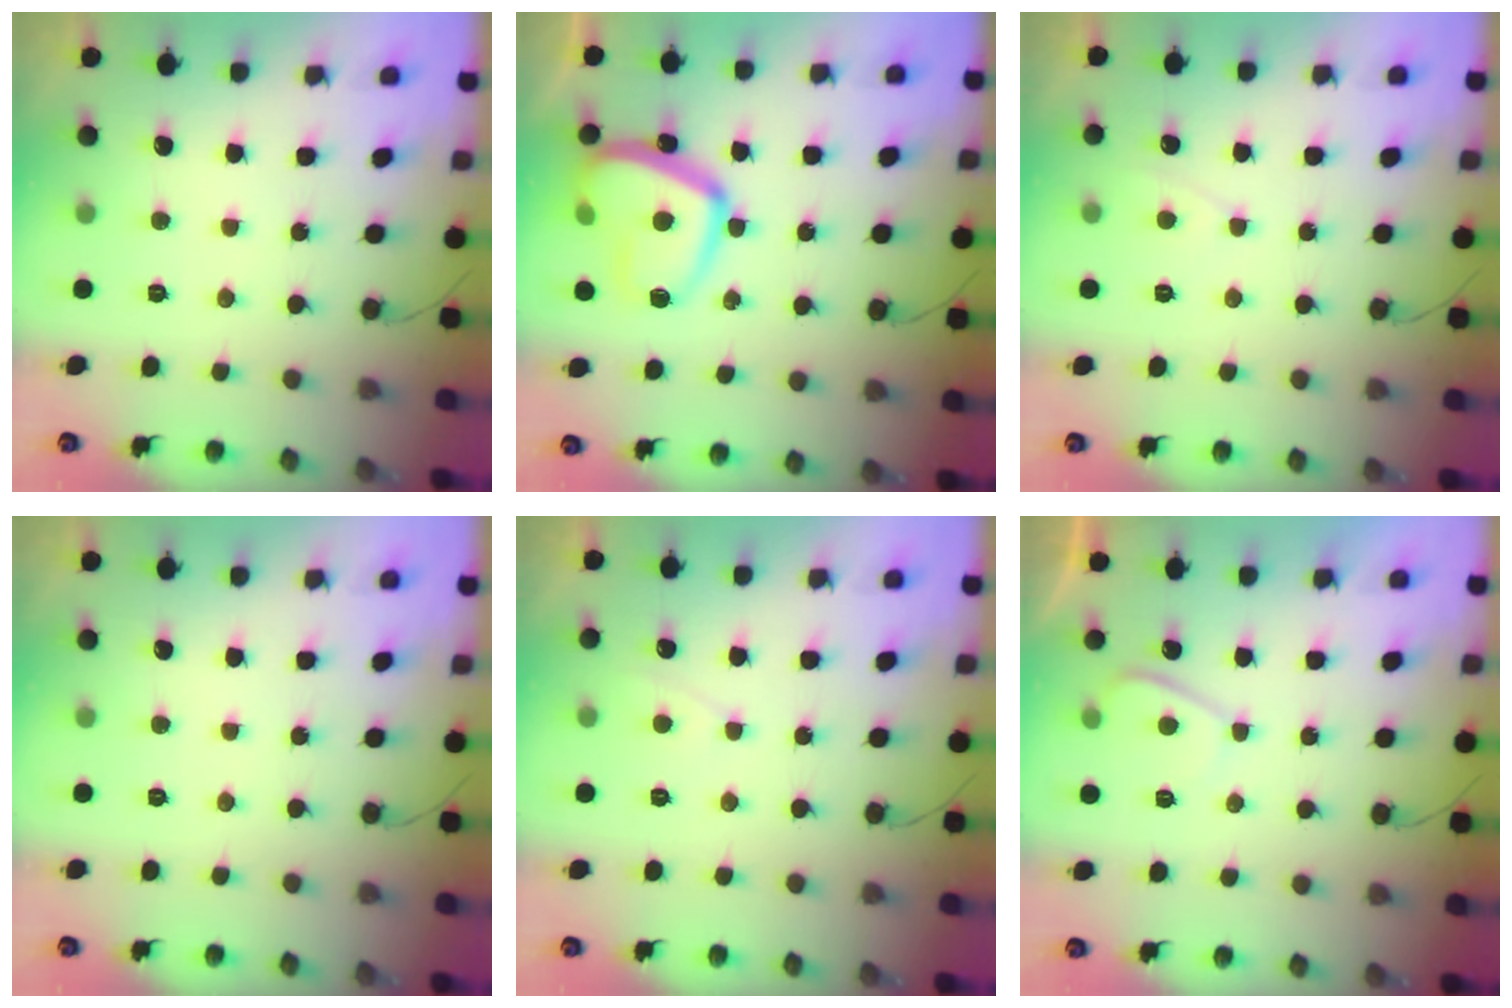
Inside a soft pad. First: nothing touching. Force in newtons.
{"total": 16.6, "press": 16.5, "slide": 1.6}
{"total": 2.4, "press": 2.4, "slide": 0.3}
{"total": 0.0}
{"total": 2.4, "press": 2.4, "slide": 0.3}
{"total": 2.5, "press": 2.3, "slide": 0.8}